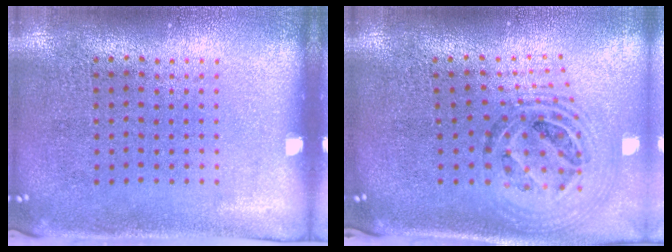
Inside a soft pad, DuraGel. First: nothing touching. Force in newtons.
{"total": 1.7, "press": 1.5, "slide": 0.8}